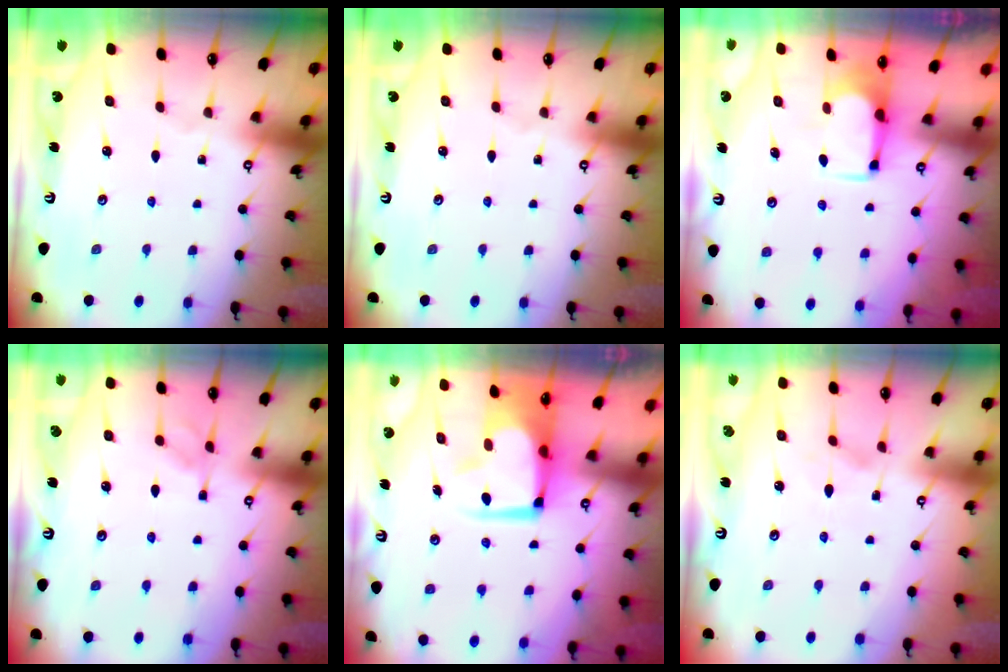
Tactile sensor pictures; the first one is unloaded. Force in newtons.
{"total": 0.0}
{"total": 1.7, "press": 1.6, "slide": 0.7}
{"total": 3.6, "press": 3.6, "slide": 0.4}
{"total": 5.3, "press": 5.2, "slide": 1.0}
{"total": 2.8, "press": 2.6, "slide": 1.1}